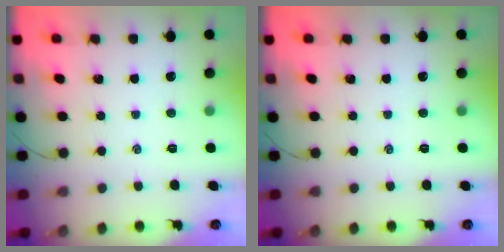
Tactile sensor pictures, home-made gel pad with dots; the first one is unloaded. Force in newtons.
{"total": 0.0}